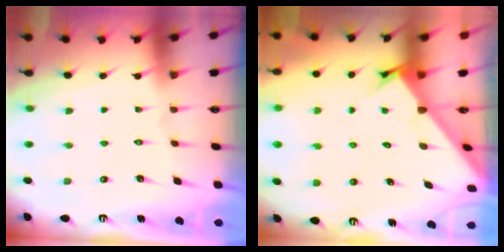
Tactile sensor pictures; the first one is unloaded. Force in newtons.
{"total": 2.7, "press": 2.7, "slide": 0.2}